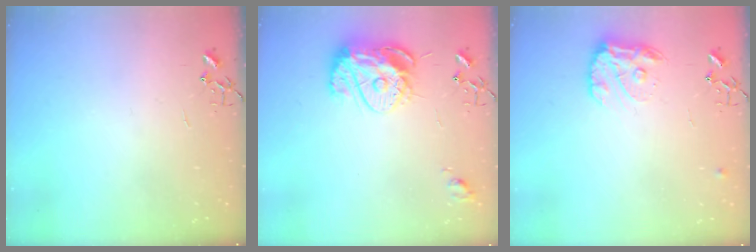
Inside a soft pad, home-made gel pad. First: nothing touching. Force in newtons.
{"total": 14.7, "press": 14.6, "slide": 1.4}
{"total": 12.1, "press": 12.1, "slide": 0.5}